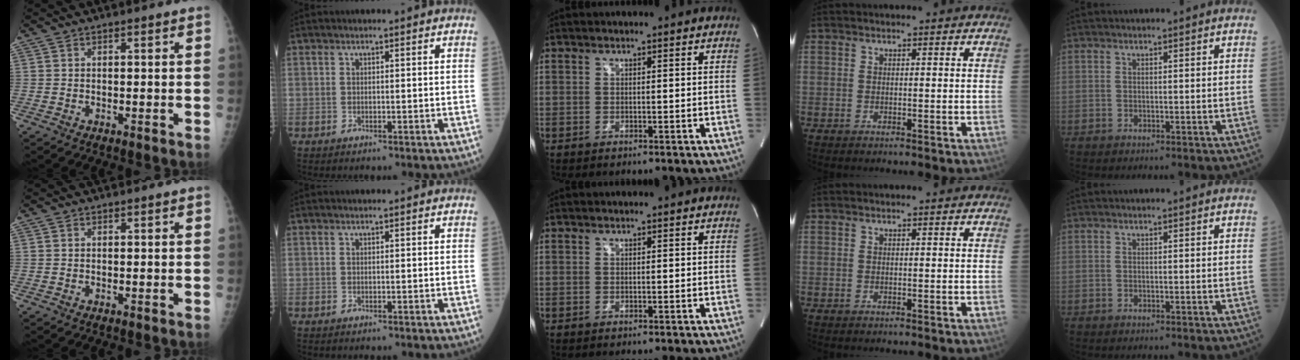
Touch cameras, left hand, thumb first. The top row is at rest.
{}